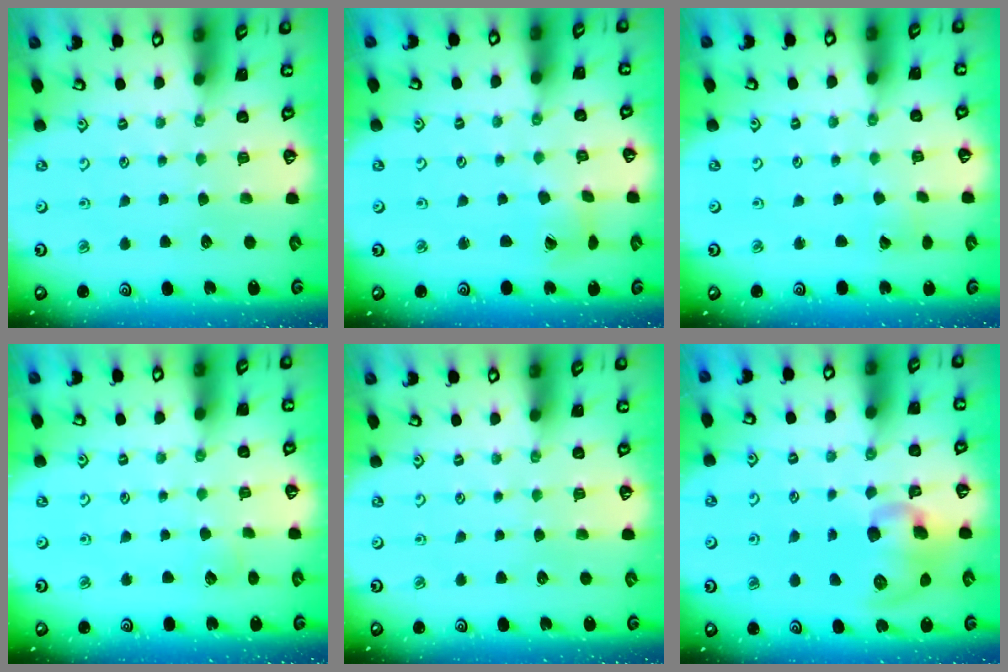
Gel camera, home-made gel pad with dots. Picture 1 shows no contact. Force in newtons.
{"total": 2.4, "press": 2.4, "slide": 0.4}
{"total": 1.4, "press": 1.4, "slide": 0.1}
{"total": 2.9, "press": 2.9, "slide": 0.2}
{"total": 0.0}
{"total": 12.3, "press": 12.2, "slide": 1.5}